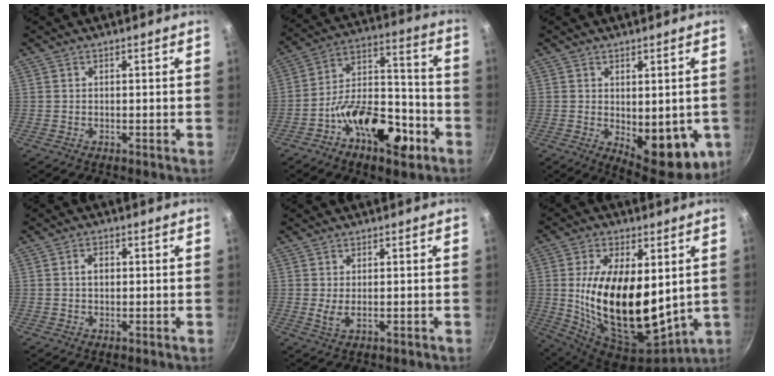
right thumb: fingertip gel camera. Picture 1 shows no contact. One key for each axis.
{"total": 18.3, "fx": -9.0, "fy": 9.0, "fz": 13.1, "tx": -0.172, "ty": 0.078, "tz": -0.150}
{"total": 14.1, "fx": -2.4, "fy": 6.9, "fz": 12.1, "tx": -0.114, "ty": -0.021, "tz": -0.017}
{"total": 2.2, "fx": 0.2, "fy": 1.6, "fz": 1.5, "tx": -0.017, "ty": 0.007, "tz": 0.003}
{"total": 2.3, "fx": 0.0, "fy": 0.9, "fz": 2.1, "tx": -0.044, "ty": -0.008, "tz": 0.005}
{"total": 23.3, "fx": 2.6, "fy": 12.3, "fz": 19.6, "tx": -0.346, "ty": -0.037, "tz": 0.060}